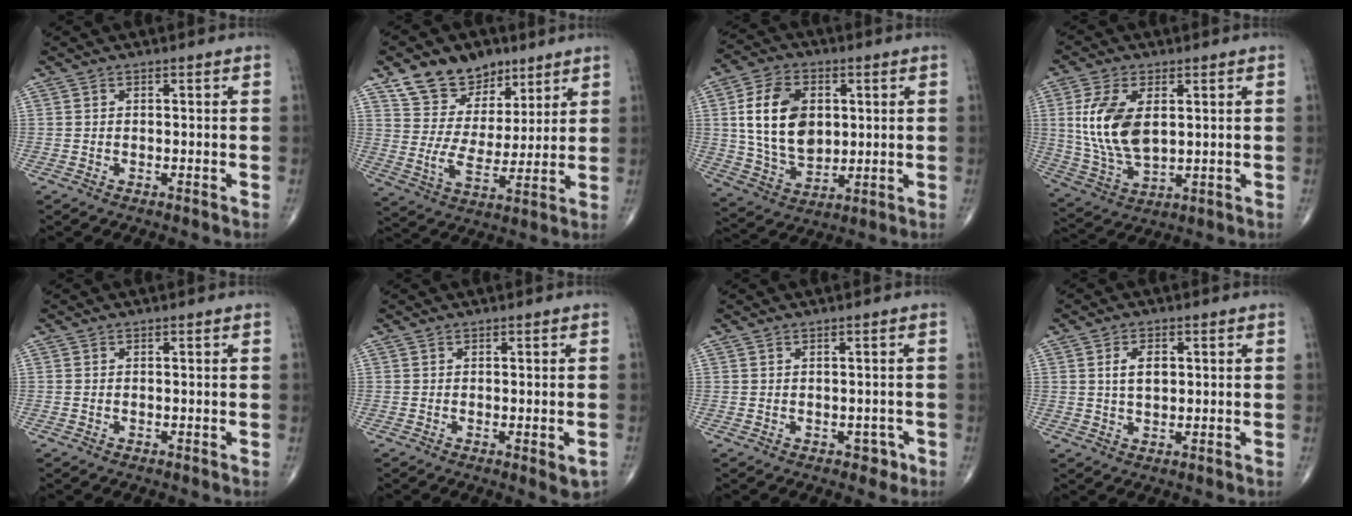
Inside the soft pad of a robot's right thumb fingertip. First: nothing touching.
{"total": 13.2, "force": [8.7, 8.5, 5.1], "torque": [-0.049, -0.048, 0.156]}
{"total": 15.3, "force": [2.6, 10.2, 11.1], "torque": [-0.175, -0.010, 0.053]}
{"total": 13.2, "force": [2.4, 7.2, 10.8], "torque": [-0.219, -0.013, 0.057]}
{"total": 0.0}
{"total": 3.1, "force": [-0.9, 1.0, 2.8], "torque": [-0.031, -0.006, -0.006]}
{"total": 2.0, "force": [-0.6, 1.6, 1.1], "torque": [0.000, 0.003, -0.005]}
{"total": 4.4, "force": [1.0, 2.6, 3.4], "torque": [-0.055, -0.002, 0.021]}